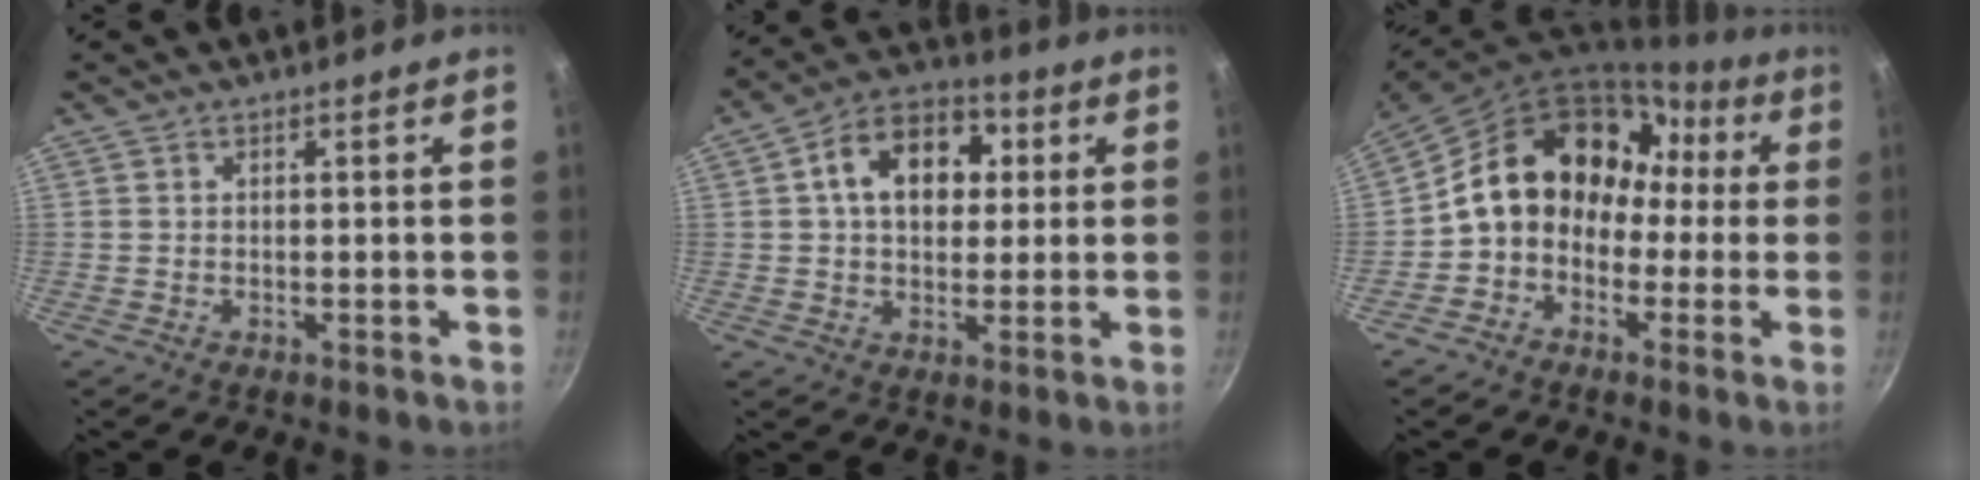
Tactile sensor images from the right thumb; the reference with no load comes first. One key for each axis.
{"total": 13.8, "fx": 3.0, "fy": 9.6, "fz": 9.4, "tx": -0.108, "ty": 0.016, "tz": 0.032}
{"total": 16.1, "fx": 0.1, "fy": 12.9, "fz": 9.6, "tx": -0.124, "ty": 0.069, "tz": -0.011}